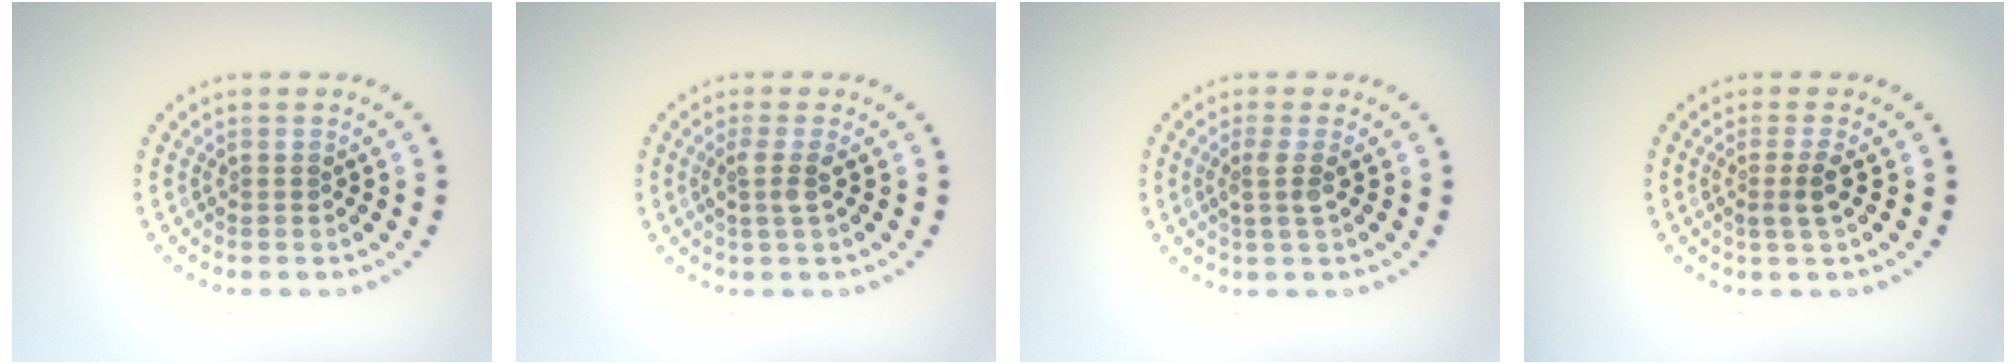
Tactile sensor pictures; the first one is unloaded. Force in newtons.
{"total": 1.8, "press": 1.4, "slide": 1.2}
{"total": 1.8, "press": 1.3, "slide": 1.3}
{"total": 1.8, "press": 1.4, "slide": 1.1}